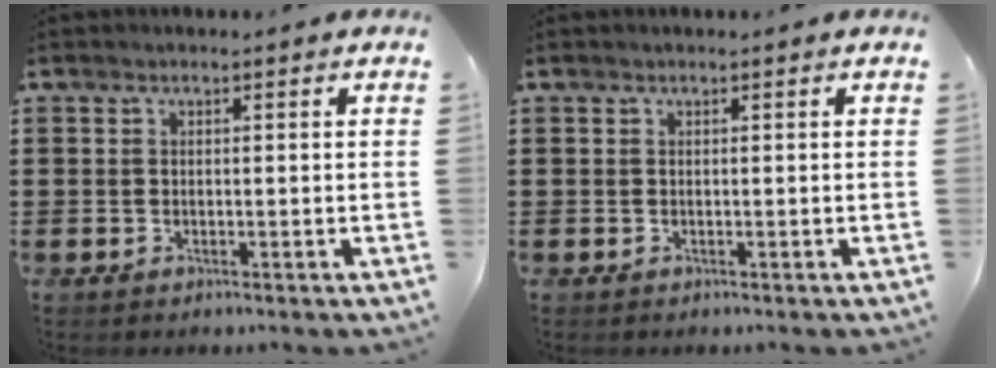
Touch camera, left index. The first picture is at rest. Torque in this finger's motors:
{"motor_torque": [0.00, 0.00, 0.00, 0.00]}